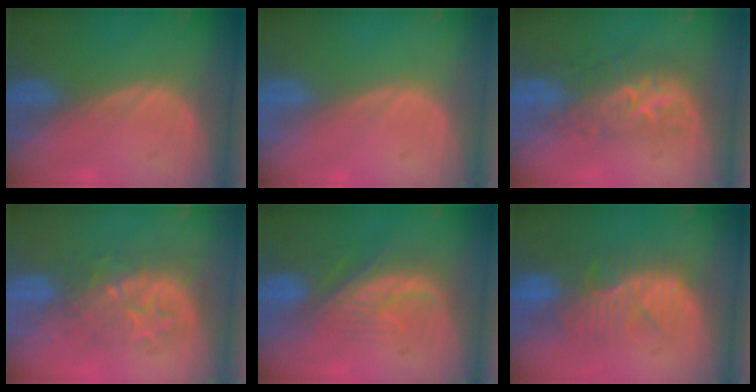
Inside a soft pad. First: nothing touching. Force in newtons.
{"total": 0.0}
{"total": 8.1, "press": 7.7, "slide": 2.5}
{"total": 9.2, "press": 7.9, "slide": 4.7}
{"total": 7.9, "press": 7.1, "slide": 3.5}
{"total": 10.1, "press": 8.9, "slide": 4.7}